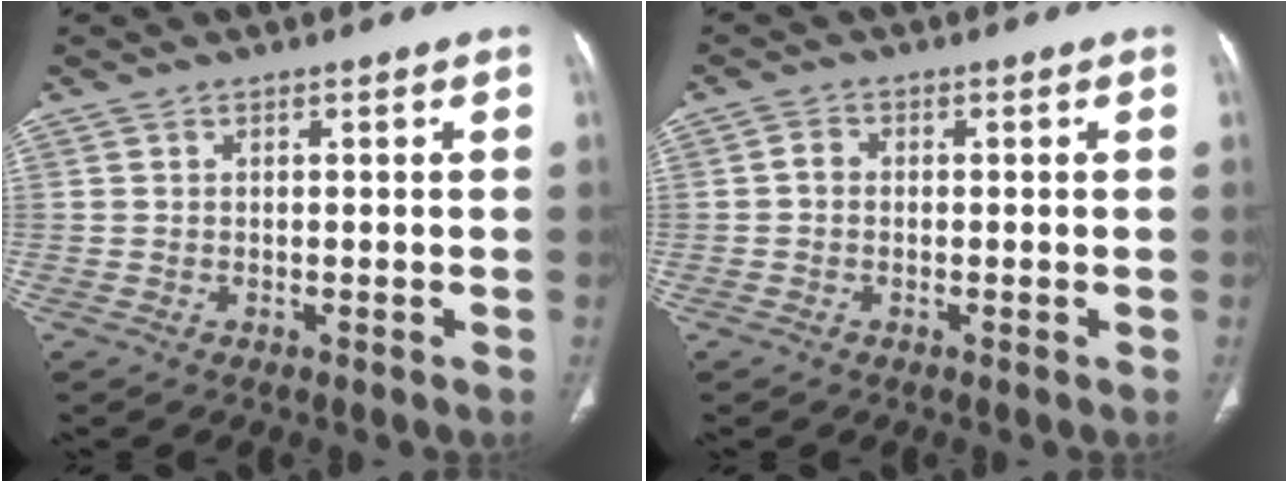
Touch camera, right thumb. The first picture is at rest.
{"total": 1.6, "force": [-0.3, 1.3, 0.9], "torque": [-0.010, 0.004, -0.010]}